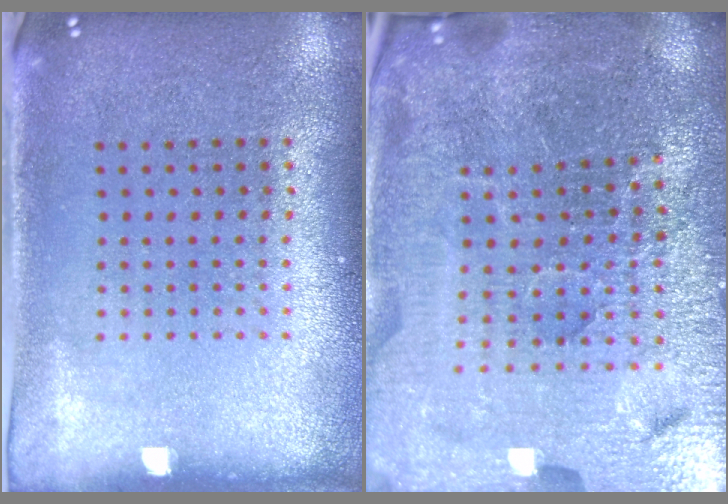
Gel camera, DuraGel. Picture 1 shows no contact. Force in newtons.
{"total": 5.6, "press": 5.2, "slide": 2.1}